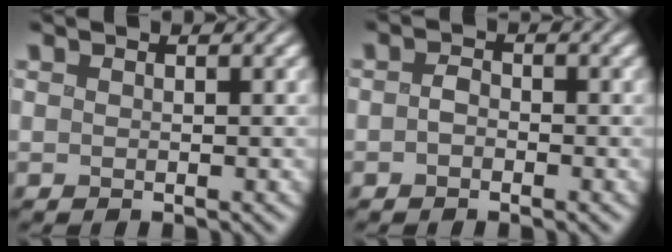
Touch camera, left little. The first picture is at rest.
{"total": 1.2, "force": [-0.6, 0.8, 0.7], "torque": [-0.015, 0.001, -0.015]}